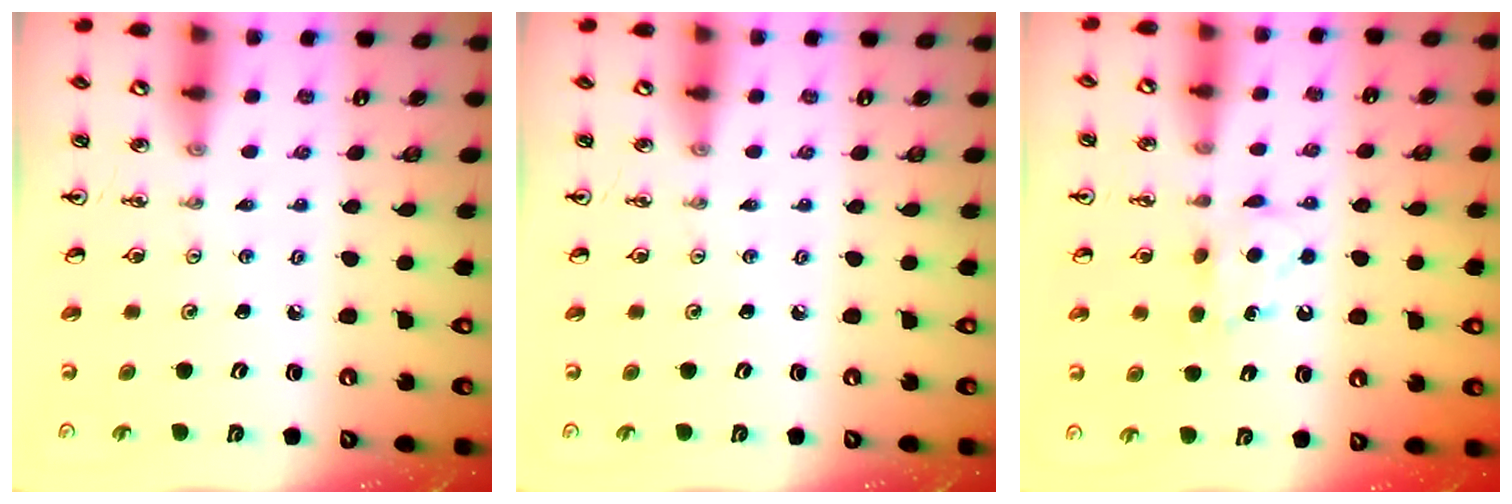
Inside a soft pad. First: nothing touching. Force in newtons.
{"total": 0.0}
{"total": 6.8, "press": 6.7, "slide": 0.9}